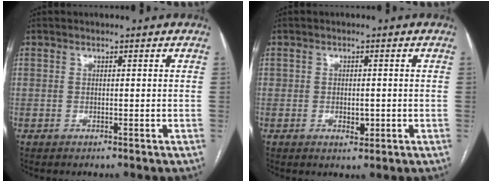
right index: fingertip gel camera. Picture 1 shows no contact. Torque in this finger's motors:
{"motor_torque": [-0.31, 0.06, 0.00, 0.00]}